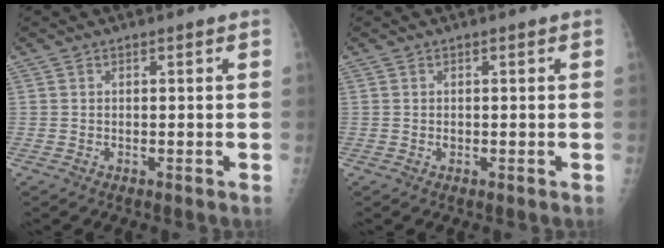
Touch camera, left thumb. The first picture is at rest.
{"total": 0.7, "force": [0.0, 0.6, 0.4], "torque": [-0.001, 0.001, -0.002]}